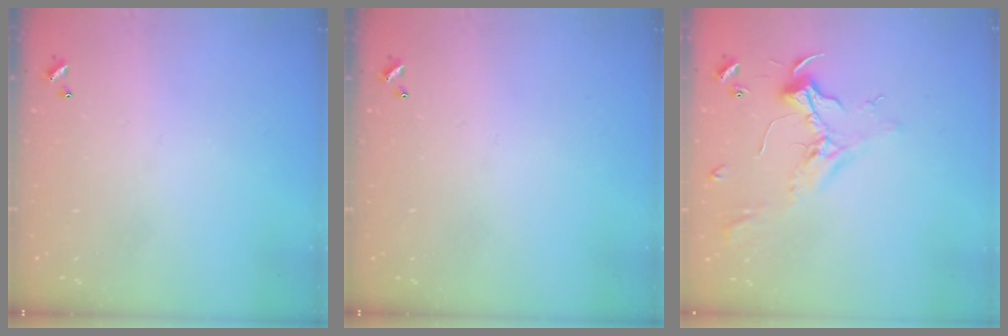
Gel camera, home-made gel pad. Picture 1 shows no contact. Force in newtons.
{"total": 0.0}
{"total": 2.4, "press": 2.3, "slide": 0.8}